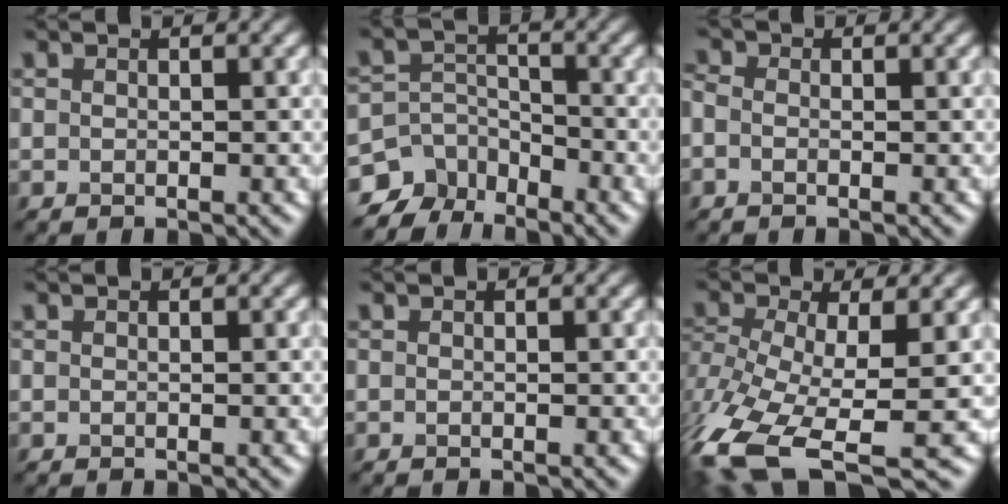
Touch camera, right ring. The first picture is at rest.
{"total": 5.7, "force": [-4.8, 3.0, 0.9], "torque": [0.000, -0.003, -0.088]}
{"total": 1.2, "force": [-0.1, 0.9, 0.8], "torque": [-0.021, 0.003, -0.017]}
{"total": 0.0}
{"total": 0.0}
{"total": 14.0, "force": [-6.9, 6.0, 10.7], "torque": [-0.266, -0.031, -0.104]}